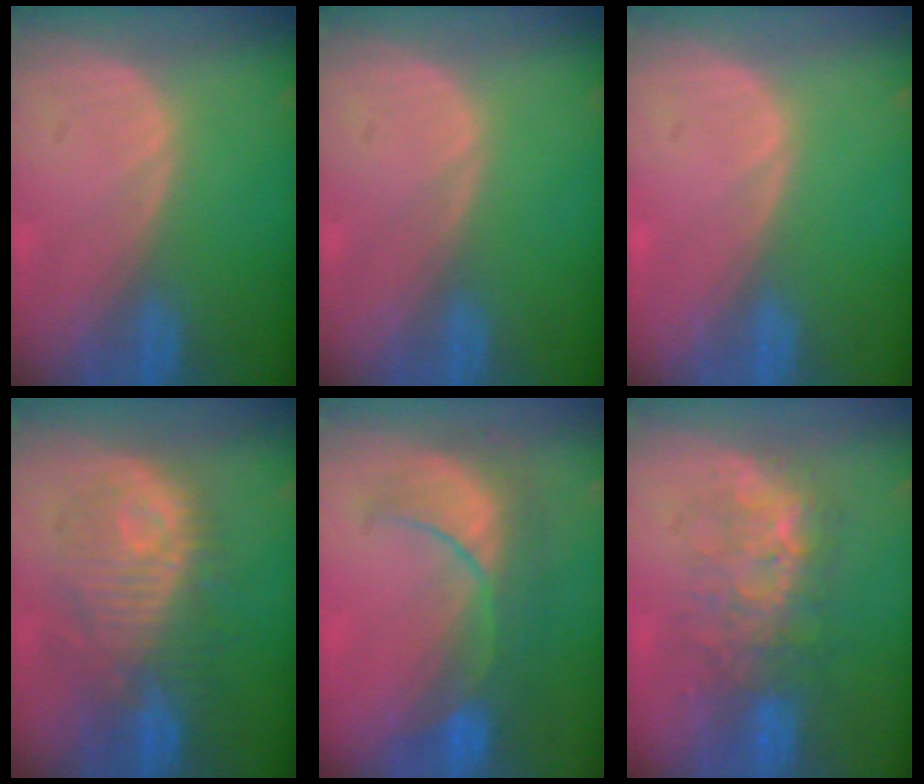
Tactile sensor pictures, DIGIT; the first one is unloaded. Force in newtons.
{"total": 0.0}
{"total": 0.0}
{"total": 10.2, "press": 10.1, "slide": 1.7}
{"total": 8.2, "press": 8.2, "slide": 0.8}
{"total": 7.9, "press": 7.7, "slide": 1.4}